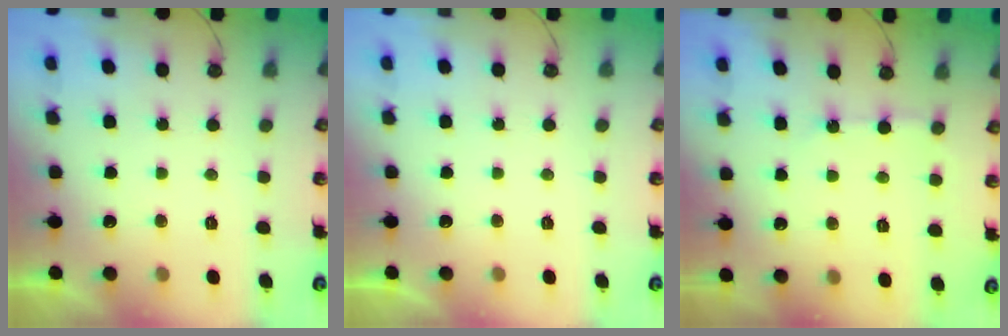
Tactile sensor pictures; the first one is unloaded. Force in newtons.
{"total": 0.0}
{"total": 6.2, "press": 6.1, "slide": 0.6}